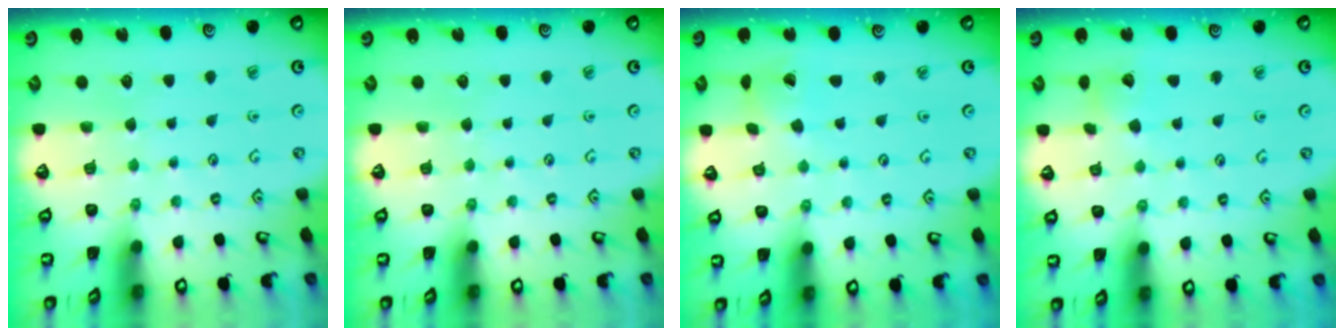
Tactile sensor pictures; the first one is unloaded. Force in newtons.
{"total": 0.0}
{"total": 1.2, "press": 1.2, "slide": 0.2}
{"total": 6.5, "press": 6.5, "slide": 0.5}